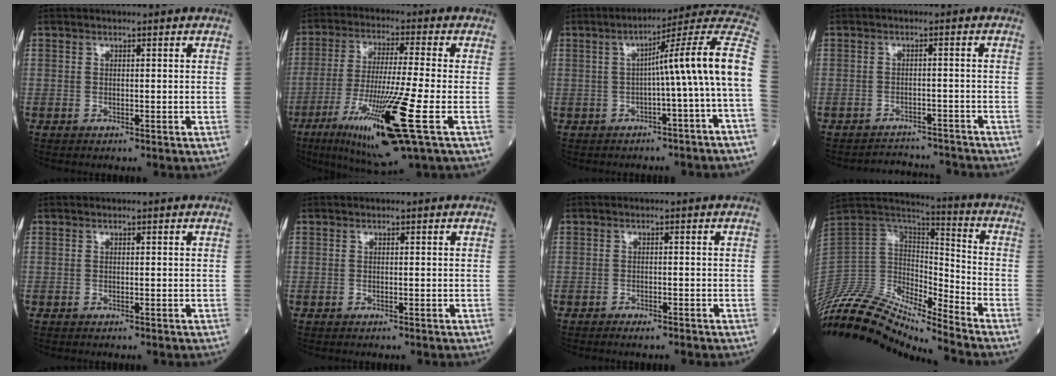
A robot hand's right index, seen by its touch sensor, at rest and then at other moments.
{"total": 16.3, "force": [-6.4, -0.2, 15.0], "torque": [-0.300, -0.044, -0.116]}
{"total": 12.3, "force": [-0.7, -1.8, 12.1], "torque": [-0.153, 0.032, -0.019]}
{"total": 6.0, "force": [-6.0, 0.7, -0.6], "torque": [0.011, 0.012, -0.081]}
{"total": 0.0}
{"total": 0.0}
{"total": 1.4, "force": [-1.2, 0.1, 0.7], "torque": [-0.011, -0.001, -0.018]}
{"total": 17.7, "force": [-17.0, 1.5, 4.6], "torque": [-0.090, 0.058, -0.313]}